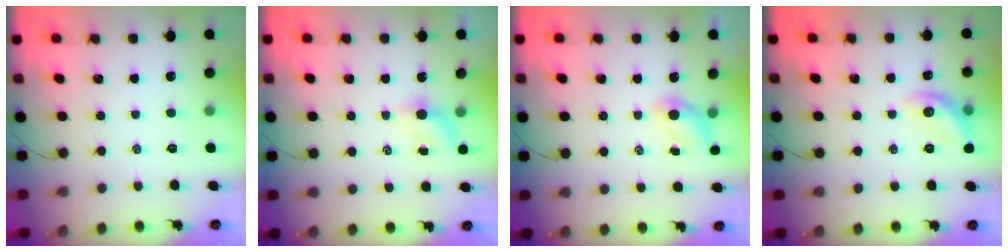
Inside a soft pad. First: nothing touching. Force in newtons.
{"total": 3.0, "press": 2.8, "slide": 1.0}
{"total": 3.5, "press": 3.4, "slide": 0.8}
{"total": 9.8, "press": 9.8, "slide": 0.2}